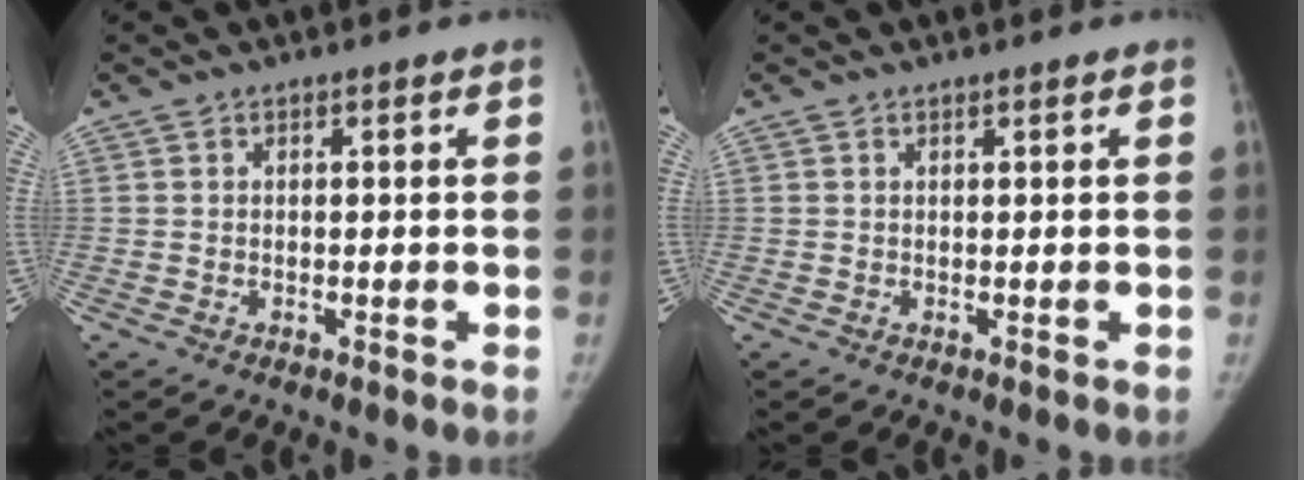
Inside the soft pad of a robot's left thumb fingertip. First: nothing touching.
{"total": 0.0}